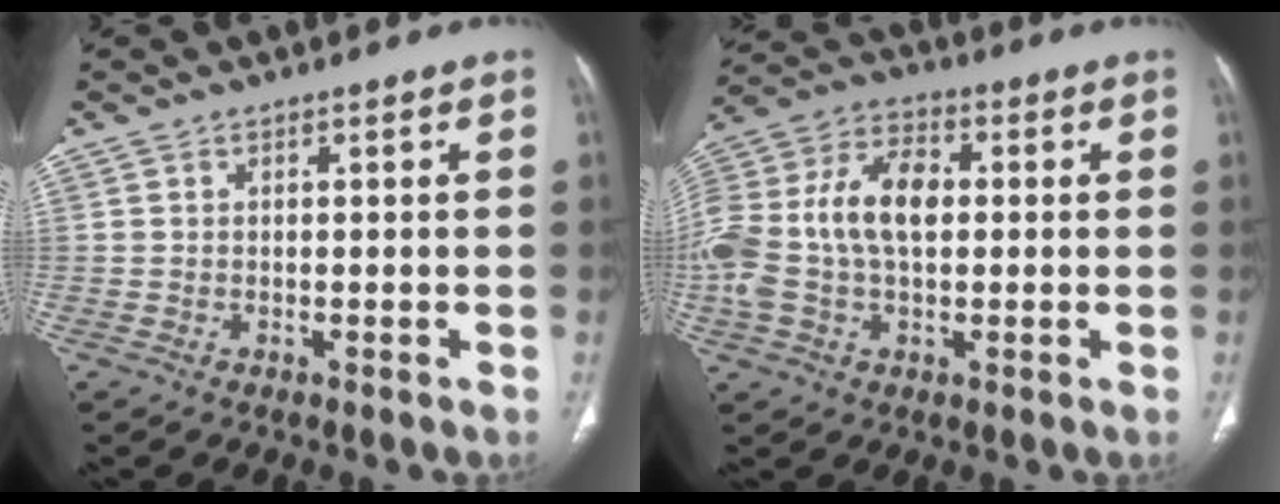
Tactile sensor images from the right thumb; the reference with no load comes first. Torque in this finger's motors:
{"motor_torque": [1.96, 1.85, 1.73, -0.03, 0.24]}